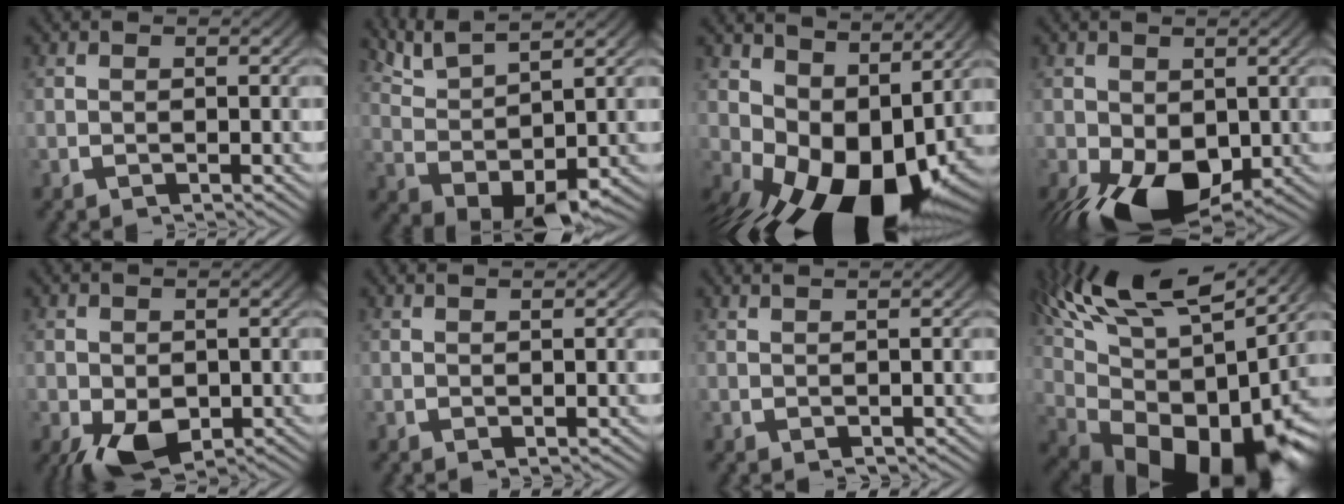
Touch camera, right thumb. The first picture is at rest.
{"total": 7.3, "force": [1.5, 4.1, 5.8], "torque": [-0.105, -0.020, 0.045]}
{"total": 13.8, "force": [-2.5, 8.4, 10.7], "torque": [-0.184, -0.065, -0.005]}
{"total": 9.8, "force": [-3.0, 6.2, 6.9], "torque": [-0.148, -0.064, -0.016]}
{"total": 5.9, "force": [-2.1, 3.9, 3.9], "torque": [-0.092, -0.048, -0.010]}
{"total": 0.9, "force": [0.8, 0.0, 0.4], "torque": [-0.001, 0.000, 0.019]}
{"total": 1.2, "force": [1.0, 0.2, 0.6], "torque": [-0.006, 0.000, 0.023]}
{"total": 17.8, "force": [0.3, 9.7, 15.0], "torque": [-0.262, -0.041, 0.031]}